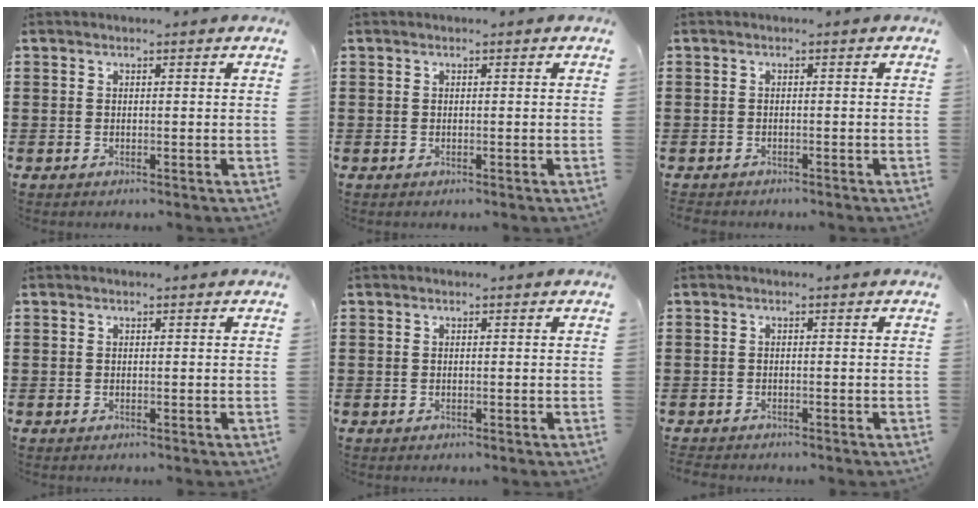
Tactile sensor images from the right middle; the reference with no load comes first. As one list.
[{"total": 0.0}, {"total": 1.0, "force": [-0.9, 0.5, -0.2], "torque": [0.001, 0.005, -0.022]}, {"total": 0.0}, {"total": 0.0}, {"total": 1.2, "force": [-1.1, 0.4, -0.2], "torque": [0.000, 0.005, -0.027]}]